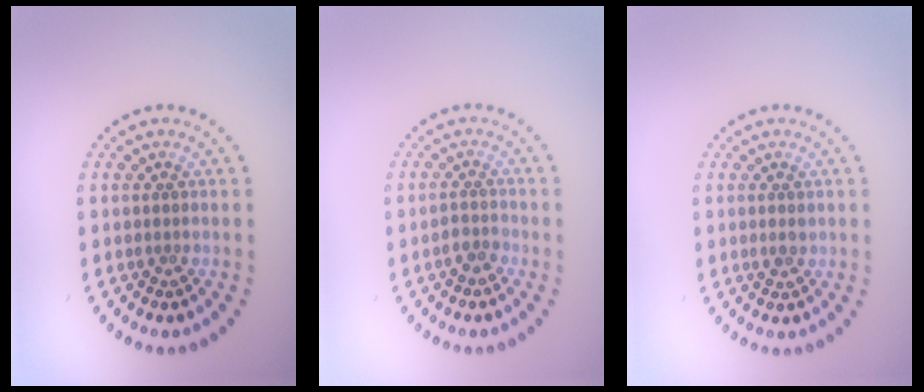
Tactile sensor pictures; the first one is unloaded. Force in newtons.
{"total": 1.5, "press": 1.2, "slide": 0.9}
{"total": 0.9, "press": 0.9, "slide": 0.2}